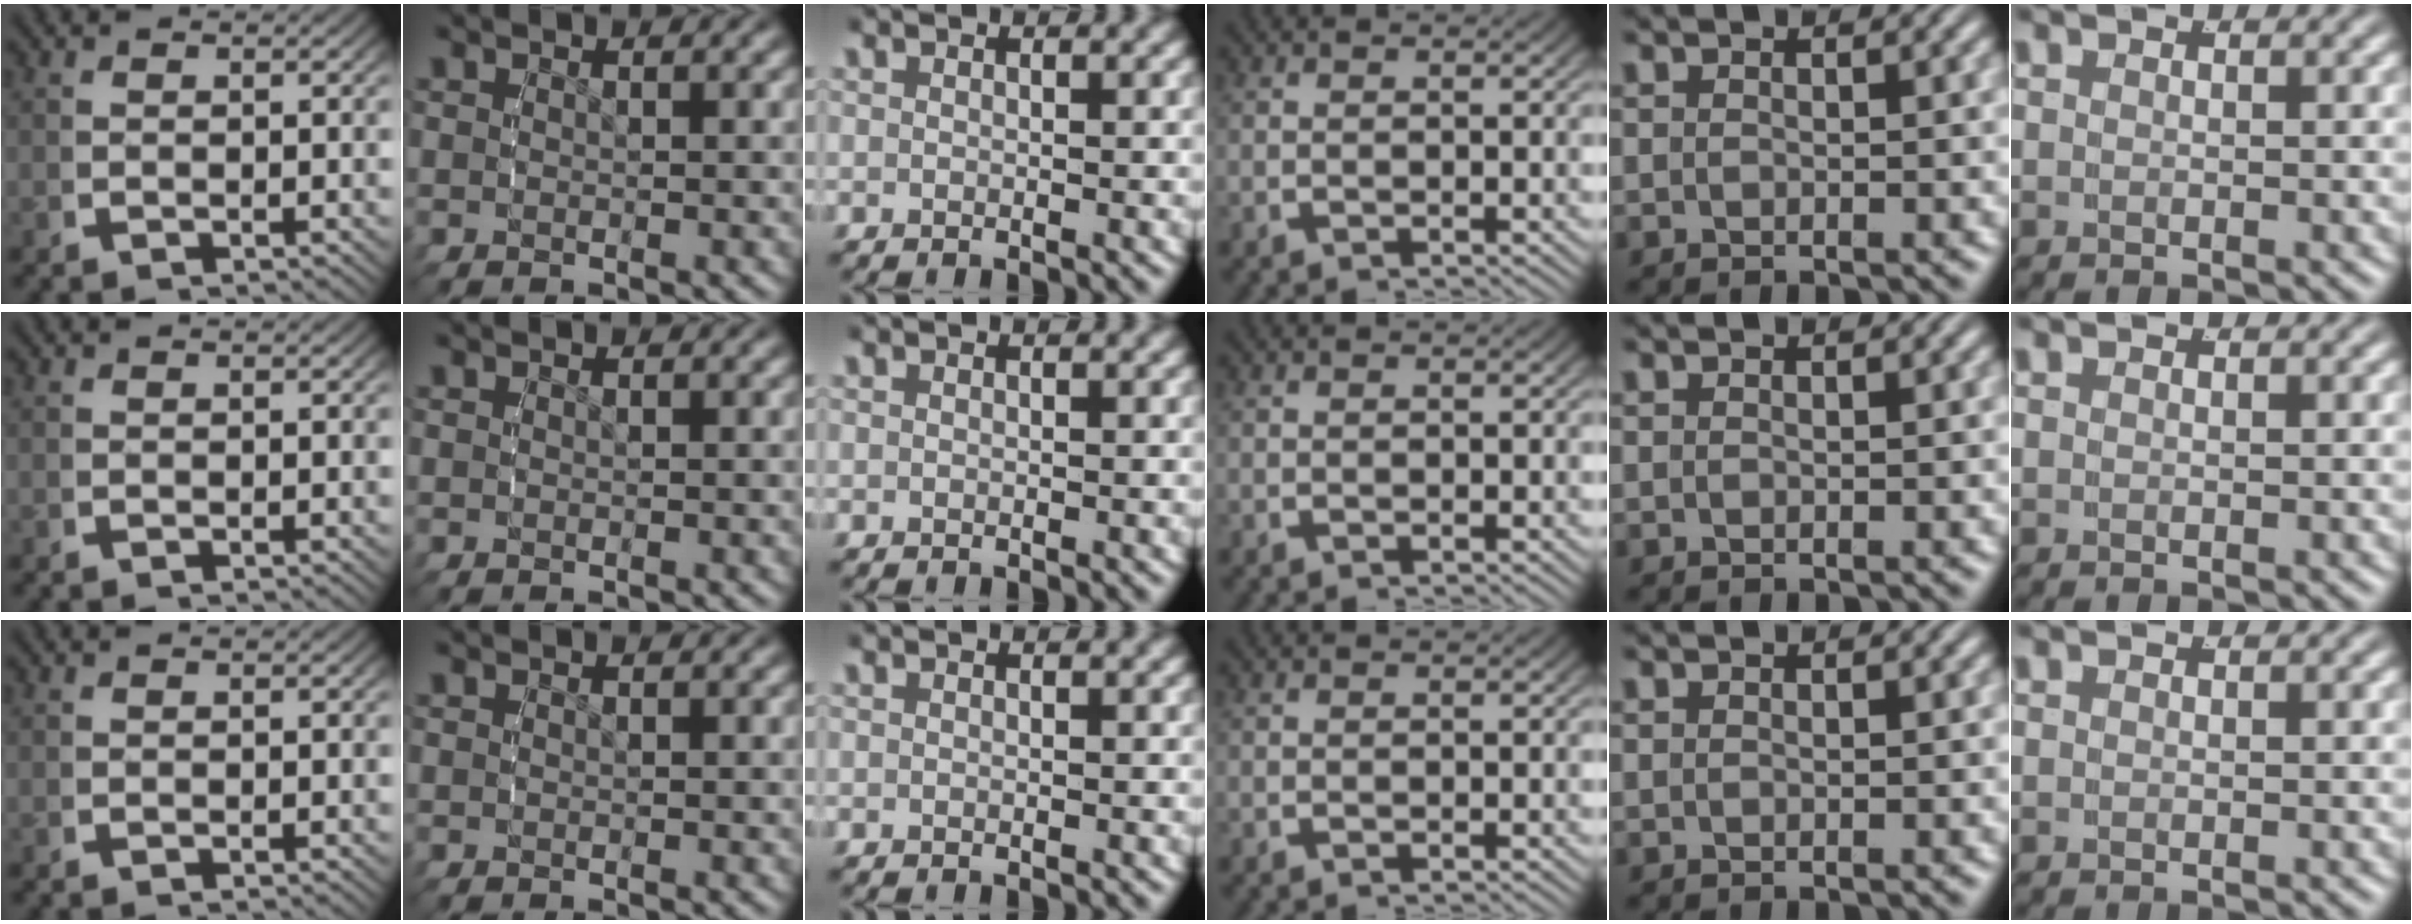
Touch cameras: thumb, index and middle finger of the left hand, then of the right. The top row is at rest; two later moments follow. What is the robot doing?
{"motion": "reach", "object": "string"}